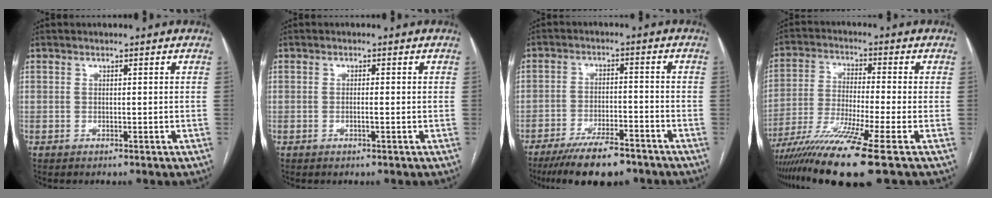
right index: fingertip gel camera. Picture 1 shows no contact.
{"total": 1.1, "force": [-0.3, 0.0, 1.1], "torque": [-0.021, 0.000, -0.005]}
{"total": 10.7, "force": [-8.4, 3.0, 6.0], "torque": [-0.096, -0.013, -0.139]}
{"total": 13.0, "force": [-8.7, -1.6, 9.5], "torque": [-0.184, -0.034, -0.156]}